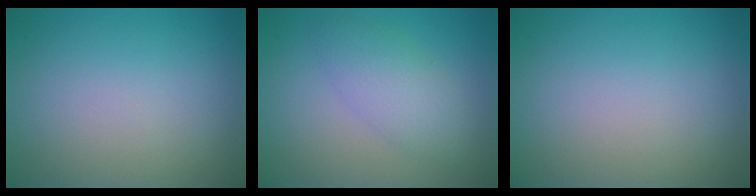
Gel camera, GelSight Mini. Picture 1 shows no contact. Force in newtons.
{"total": 3.5, "press": 3.5, "slide": 0.2}
{"total": 0.0}